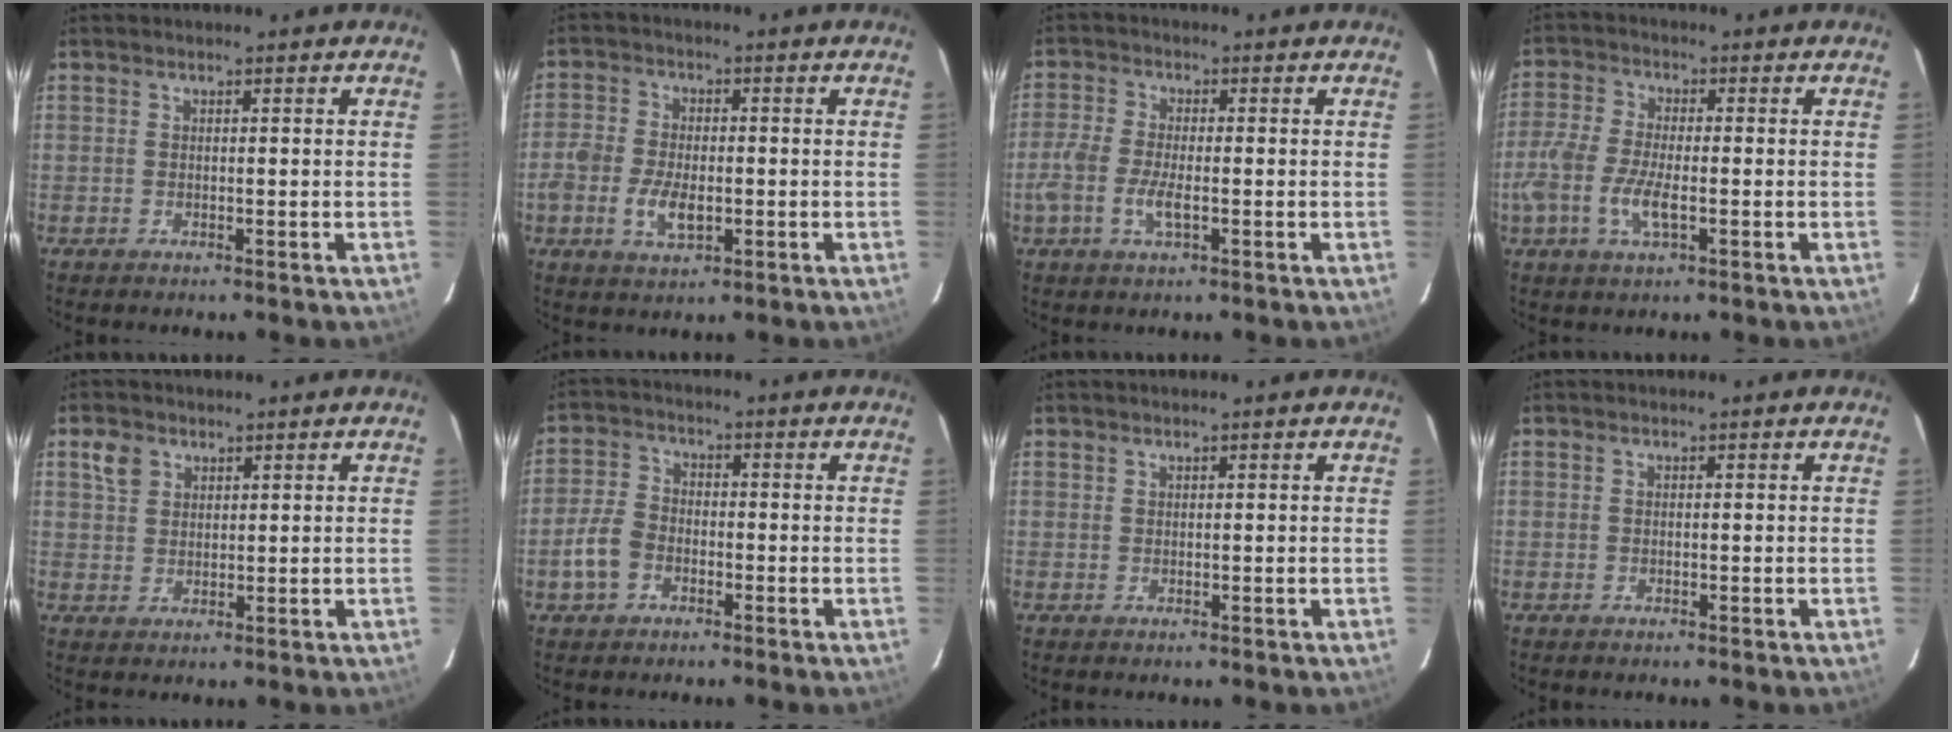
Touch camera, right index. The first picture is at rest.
{"total": 7.1, "force": [-2.2, 4.2, 5.3], "torque": [-0.115, -0.002, -0.042]}
{"total": 5.2, "force": [-2.0, 2.0, 4.4], "torque": [-0.101, -0.003, -0.042]}
{"total": 8.2, "force": [-2.8, 3.1, 7.0], "torque": [-0.158, -0.005, -0.060]}
{"total": 3.9, "force": [2.0, 2.9, 1.6], "torque": [-0.025, 0.014, 0.042]}
{"total": 6.3, "force": [-2.7, 4.6, 3.4], "torque": [-0.079, 0.011, -0.049]}
{"total": 0.0}
{"total": 0.0}